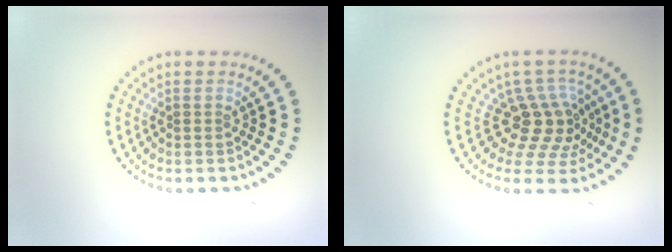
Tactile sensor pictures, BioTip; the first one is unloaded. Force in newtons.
{"total": 4.2, "press": 3.0, "slide": 3.0}